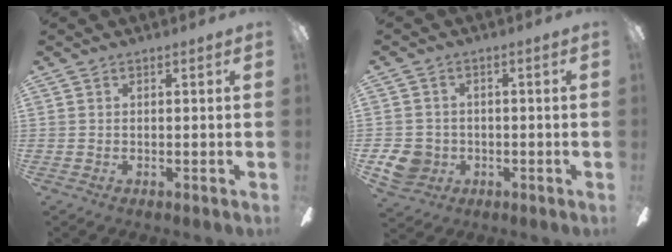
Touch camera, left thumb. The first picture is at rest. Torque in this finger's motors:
{"motor_torque": [-0.08, 0.11, 0.08, -0.08, 0.00]}